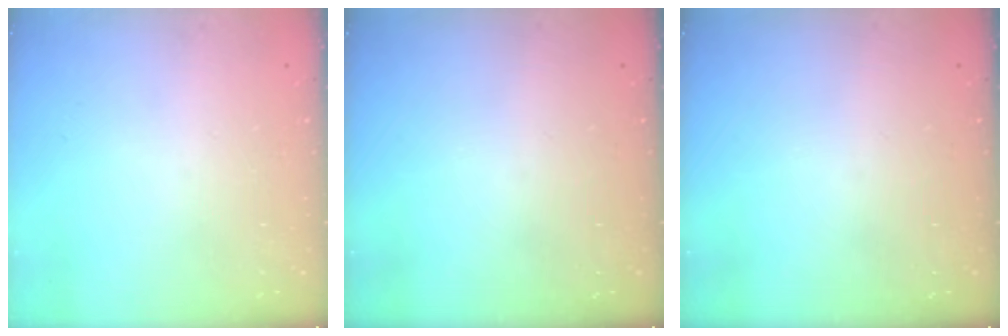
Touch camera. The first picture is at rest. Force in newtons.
{"total": 0.0}
{"total": 0.0}